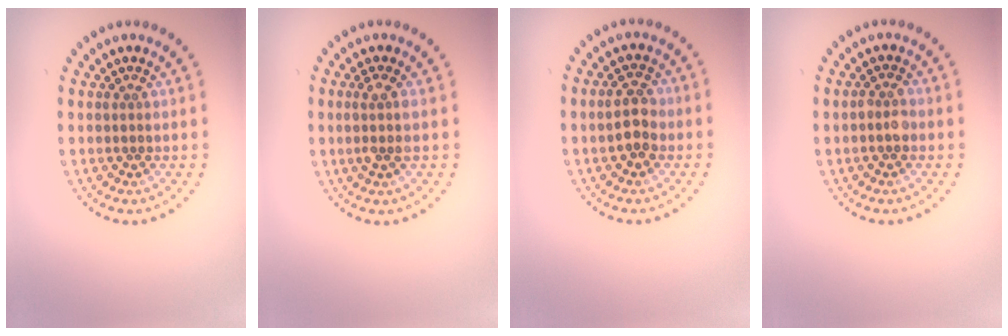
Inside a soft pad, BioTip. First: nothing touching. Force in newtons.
{"total": 1.8, "press": 1.5, "slide": 0.9}
{"total": 2.6, "press": 2.6, "slide": 0.2}
{"total": 1.5, "press": 1.4, "slide": 0.5}